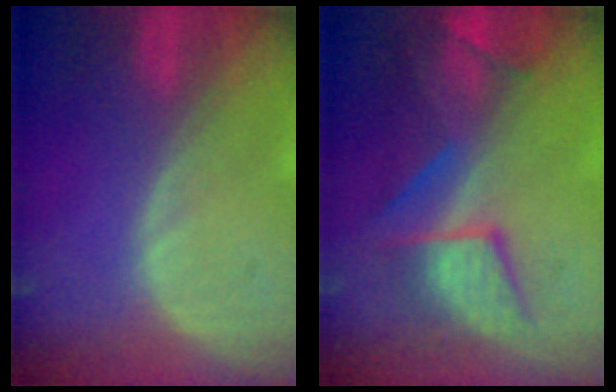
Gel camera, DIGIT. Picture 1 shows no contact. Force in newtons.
{"total": 9.8, "press": 8.5, "slide": 4.8}